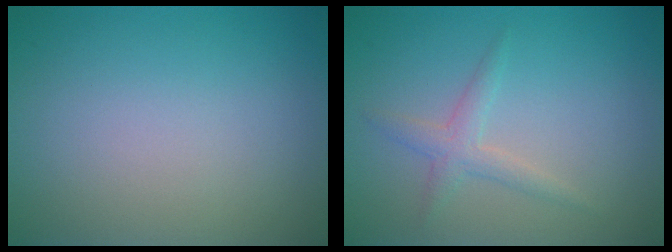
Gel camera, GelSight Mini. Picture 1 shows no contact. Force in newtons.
{"total": 1.8, "press": 1.8, "slide": 0.1}